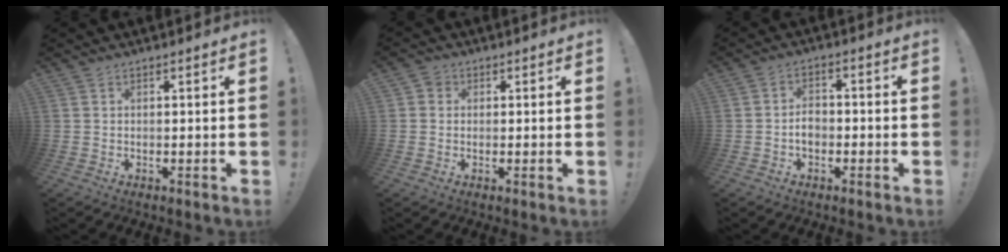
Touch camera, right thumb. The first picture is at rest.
{"total": 2.1, "force": [0.2, 2.0, 0.6], "torque": [-0.010, 0.003, 0.003]}
{"total": 4.4, "force": [-1.6, 3.0, 2.8], "torque": [-0.048, 0.003, -0.031]}